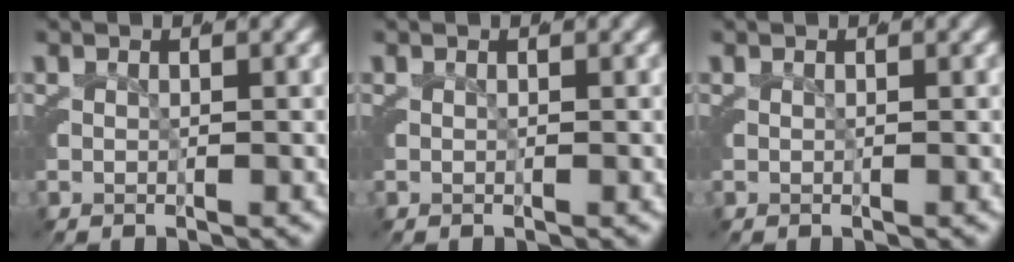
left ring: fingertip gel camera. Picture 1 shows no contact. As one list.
[{"total": 0.0}, {"total": 0.0}]